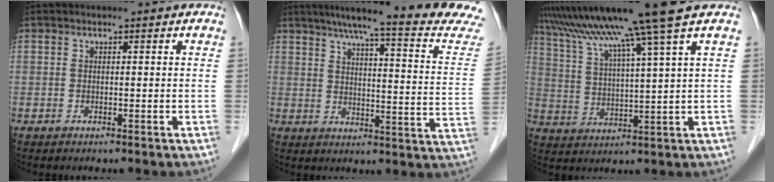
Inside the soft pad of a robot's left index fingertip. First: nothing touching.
{"total": 22.5, "force": [20.1, -0.8, 10.1], "torque": [-0.139, -0.066, 0.241]}
{"total": 13.4, "force": [9.8, -2.7, 8.7], "torque": [-0.144, 0.009, 0.159]}